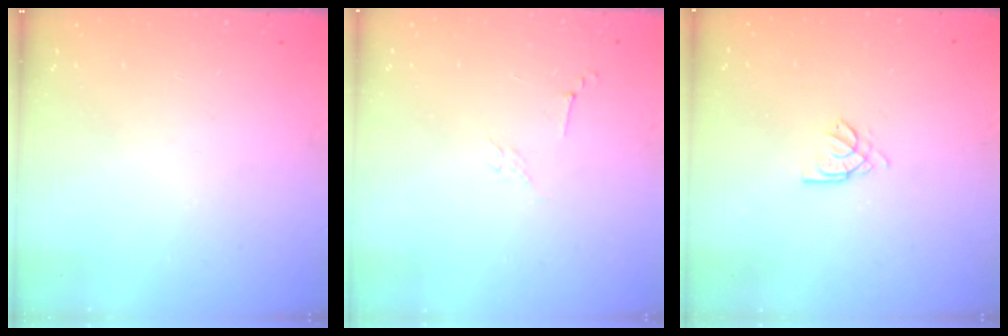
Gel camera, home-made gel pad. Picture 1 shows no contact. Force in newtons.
{"total": 3.5, "press": 3.5, "slide": 0.8}
{"total": 2.2, "press": 2.2, "slide": 0.6}